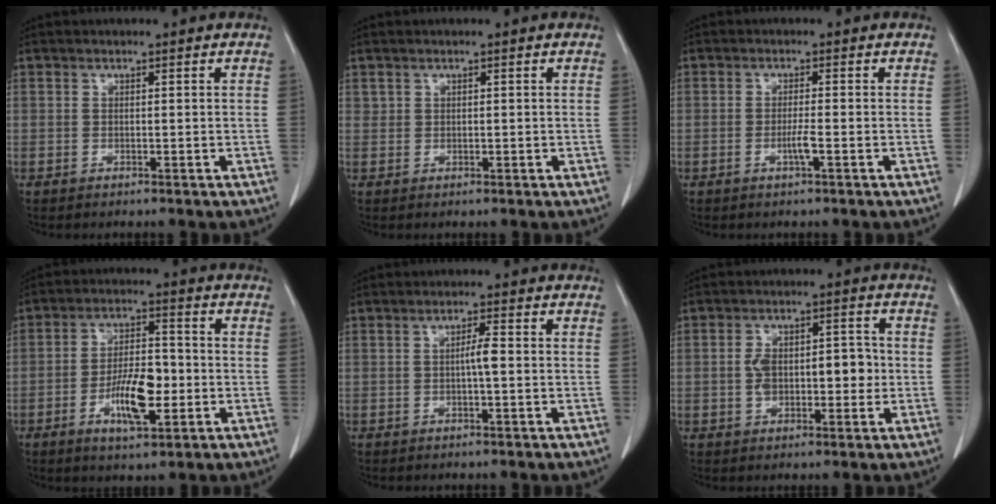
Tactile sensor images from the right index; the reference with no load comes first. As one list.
[{"total": 0.5, "force": [0.3, 0.4, 0.0], "torque": [0.008, 0.002, 0.006]}, {"total": 2.1, "force": [-0.8, -0.2, 1.9], "torque": [-0.040, -0.003, -0.016]}, {"total": 9.3, "force": [-2.8, 3.1, 8.3], "torque": [-0.156, 0.002, -0.046]}, {"total": 3.1, "force": [-0.2, 0.2, 3.1], "torque": [-0.056, 0.002, -0.004]}, {"total": 7.7, "force": [-0.5, 4.1, 6.5], "torque": [-0.113, 0.027, -0.004]}]